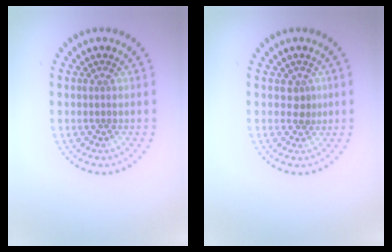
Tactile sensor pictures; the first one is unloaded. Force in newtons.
{"total": 1.2, "press": 1.0, "slide": 0.5}